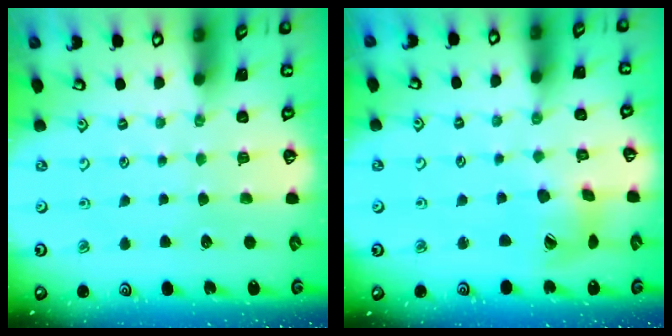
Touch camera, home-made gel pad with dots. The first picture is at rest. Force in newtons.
{"total": 9.5, "press": 9.4, "slide": 1.2}